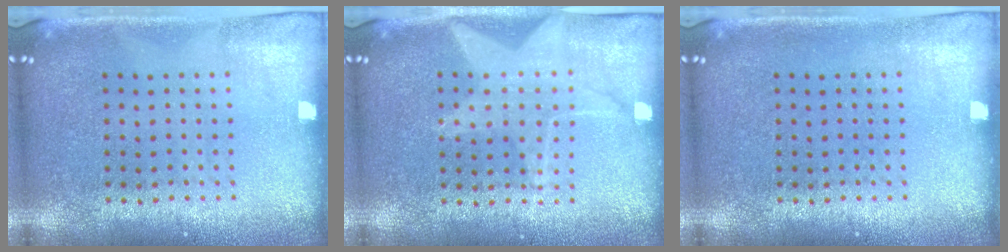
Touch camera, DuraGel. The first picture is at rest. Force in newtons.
{"total": 1.5, "press": 1.4, "slide": 0.4}
{"total": 0.0}